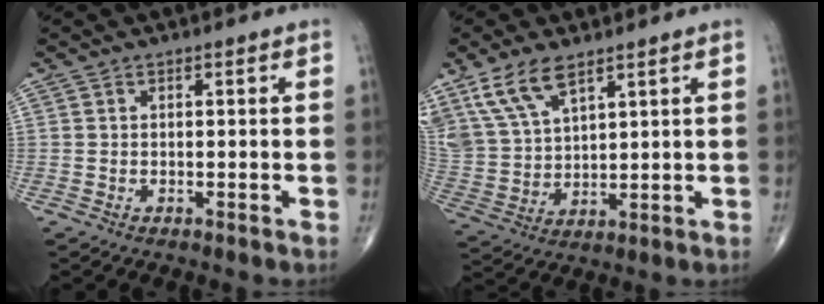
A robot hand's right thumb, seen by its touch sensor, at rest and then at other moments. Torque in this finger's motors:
{"motor_torque": [0.05, 0.45, 1.01, 1.00, 0.06]}